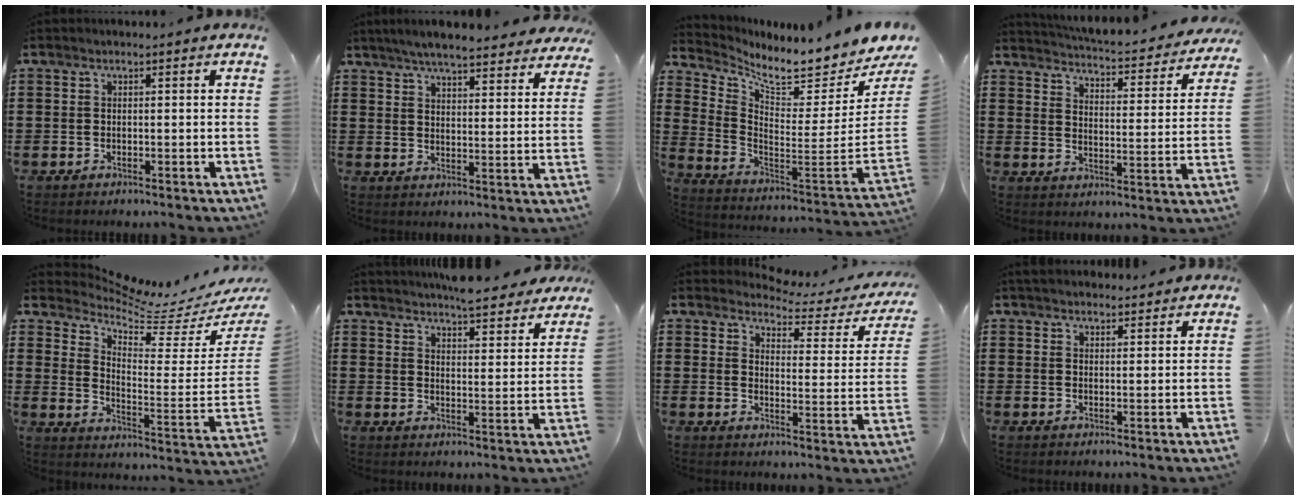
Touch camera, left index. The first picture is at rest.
{"total": 5.6, "force": [5.3, 0.0, 1.9], "torque": [-0.057, -0.024, 0.093]}
{"total": 6.7, "force": [6.0, 0.1, 3.0], "torque": [-0.080, -0.072, 0.095]}
{"total": 4.1, "force": [4.0, -0.1, 0.9], "torque": [-0.034, -0.039, 0.060]}
{"total": 4.8, "force": [4.4, 0.7, 1.8], "torque": [-0.048, -0.054, 0.065]}
{"total": 5.3, "force": [5.2, -0.4, 1.0], "torque": [-0.034, -0.035, 0.091]}
{"total": 3.1, "force": [3.0, 0.4, 0.9], "torque": [-0.033, -0.025, 0.043]}
{"total": 2.6, "force": [2.5, 0.3, 0.1], "torque": [-0.008, -0.001, 0.049]}